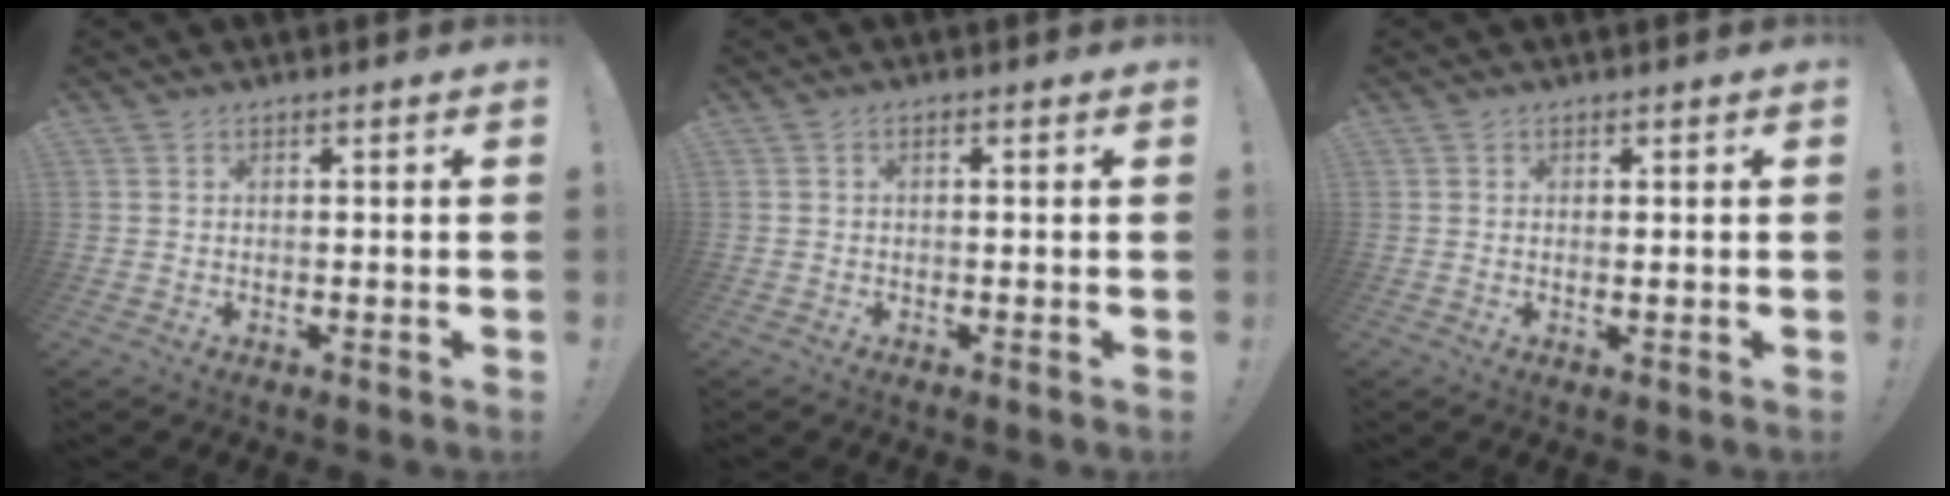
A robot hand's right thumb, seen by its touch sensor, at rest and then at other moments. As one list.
[{"total": 0.9, "force": [-0.5, 0.5, 0.5], "torque": [-0.013, 0.004, -0.008]}, {"total": 0.8, "force": [0.4, 0.1, 0.7], "torque": [0.001, -0.007, 0.004]}]